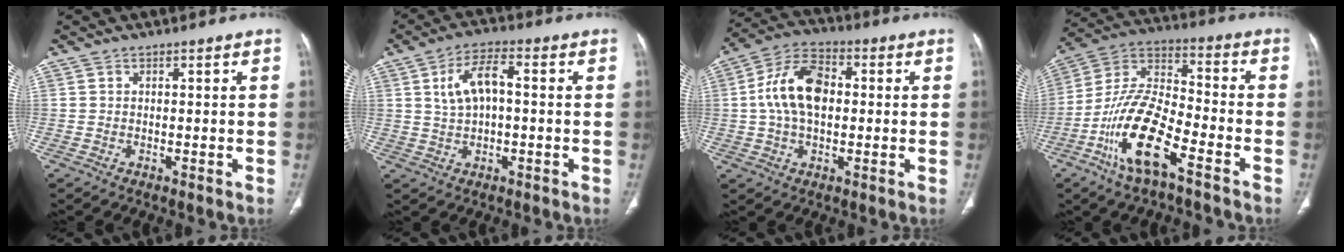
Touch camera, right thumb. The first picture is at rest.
{"total": 7.5, "force": [1.1, 3.7, 6.5], "torque": [-0.122, 0.018, 0.017]}
{"total": 12.6, "force": [0.9, 7.8, 9.8], "torque": [-0.180, 0.025, 0.010]}
{"total": 15.9, "force": [-8.0, 5.6, 12.6], "torque": [-0.251, 0.050, -0.156]}